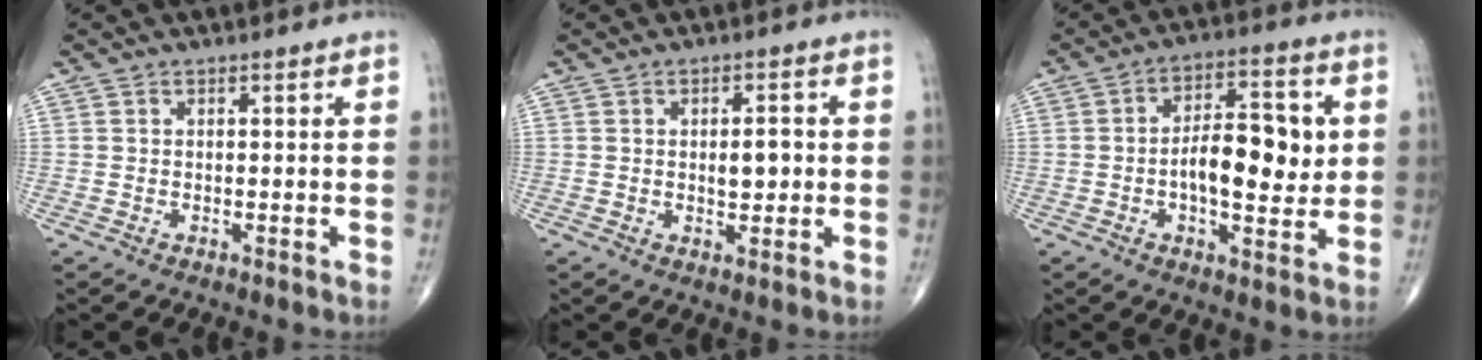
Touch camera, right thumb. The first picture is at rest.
{"total": 4.1, "force": [0.1, 2.0, 3.6], "torque": [-0.043, 0.000, 0.003]}
{"total": 13.0, "force": [0.3, 6.0, 11.5], "torque": [-0.152, 0.010, 0.001]}